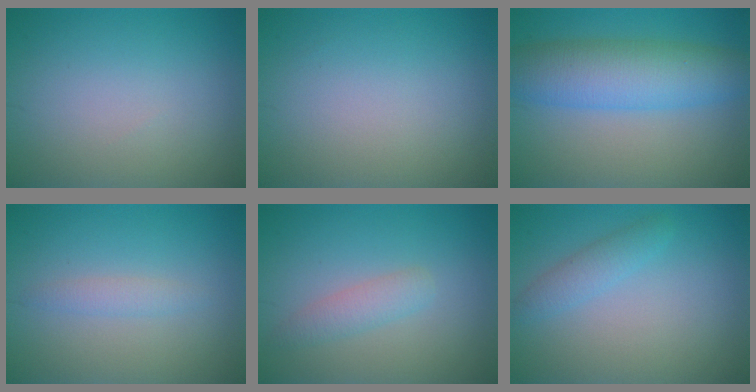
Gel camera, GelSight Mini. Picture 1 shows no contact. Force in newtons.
{"total": 0.0}
{"total": 7.3, "press": 7.3, "slide": 0.1}
{"total": 1.3, "press": 1.3, "slide": 0.2}
{"total": 1.9, "press": 1.9, "slide": 0.1}
{"total": 1.9, "press": 1.9, "slide": 0.1}